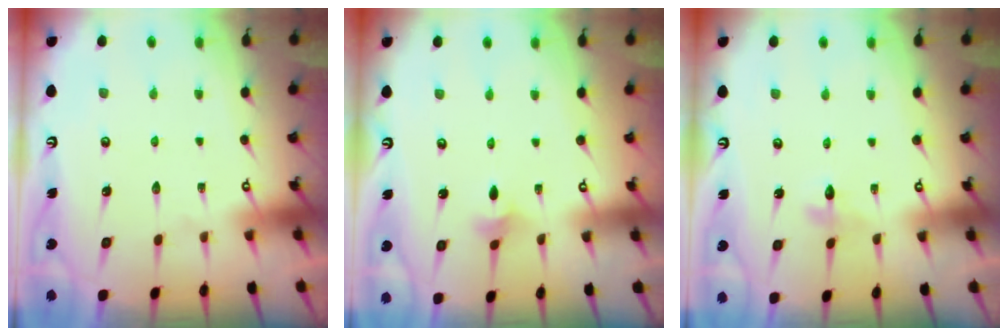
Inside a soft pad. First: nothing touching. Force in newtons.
{"total": 2.7, "press": 2.6, "slide": 0.7}
{"total": 3.0, "press": 2.9, "slide": 0.3}